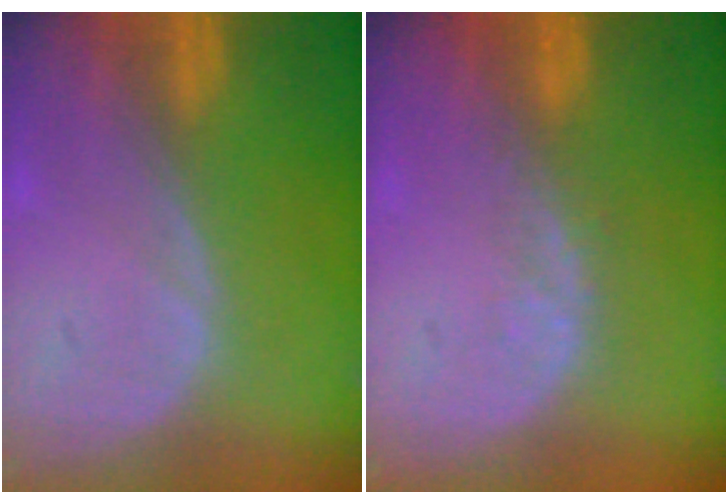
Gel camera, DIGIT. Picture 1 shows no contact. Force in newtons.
{"total": 2.2, "press": 1.6, "slide": 1.5}